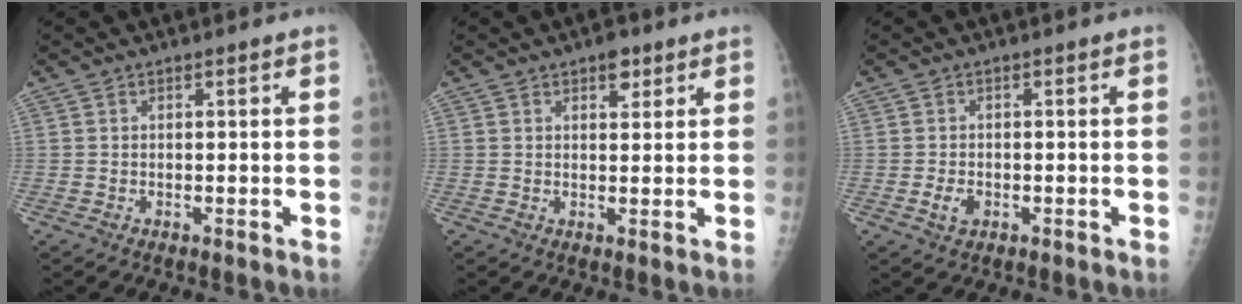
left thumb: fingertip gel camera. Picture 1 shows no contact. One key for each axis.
{"total": 3.3, "fx": 2.0, "fy": 1.8, "fz": 1.9, "tx": -0.010, "ty": -0.009, "tz": 0.027}
{"total": 2.7, "fx": -0.9, "fy": 1.9, "fz": 1.7, "tx": -0.028, "ty": 0.001, "tz": -0.013}